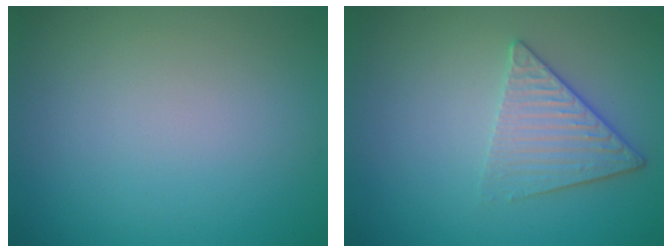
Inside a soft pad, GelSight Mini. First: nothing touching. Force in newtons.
{"total": 3.3, "press": 2.9, "slide": 1.6}